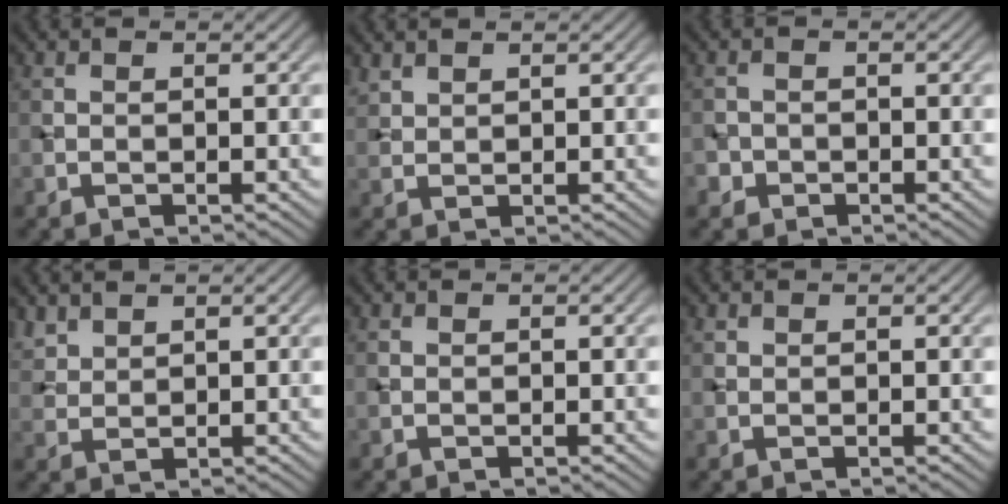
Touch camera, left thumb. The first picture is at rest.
{"total": 1.6, "force": [1.4, 0.5, 0.5], "torque": [-0.016, 0.004, 0.037]}
{"total": 1.6, "force": [-0.8, 1.4, 0.2], "torque": [0.003, -0.002, -0.019]}
{"total": 2.6, "force": [2.2, 1.1, 0.9], "torque": [-0.026, 0.005, 0.054]}
{"total": 0.0}
{"total": 0.6, "force": [0.5, 0.2, 0.1], "torque": [-0.003, 0.000, 0.012]}